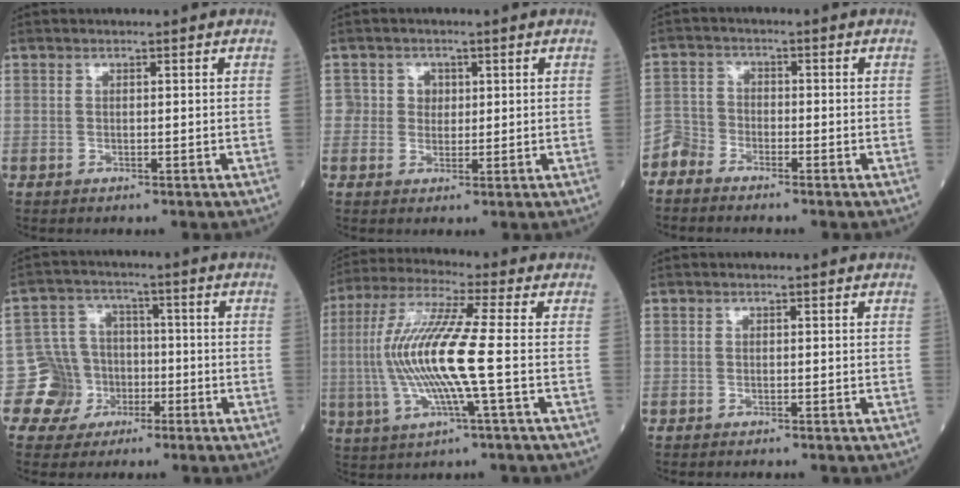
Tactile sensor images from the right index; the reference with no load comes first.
{"total": 2.6, "force": [0.6, 2.5, 0.2], "torque": [0.010, 0.005, 0.007]}
{"total": 3.2, "force": [-2.9, 1.2, -0.4], "torque": [0.008, -0.004, -0.065]}
{"total": 6.8, "force": [-2.6, 6.2, -0.1], "torque": [0.015, 0.018, -0.041]}
{"total": 13.0, "force": [-1.2, 0.0, 12.9], "torque": [-0.277, 0.004, -0.032]}
{"total": 0.0}